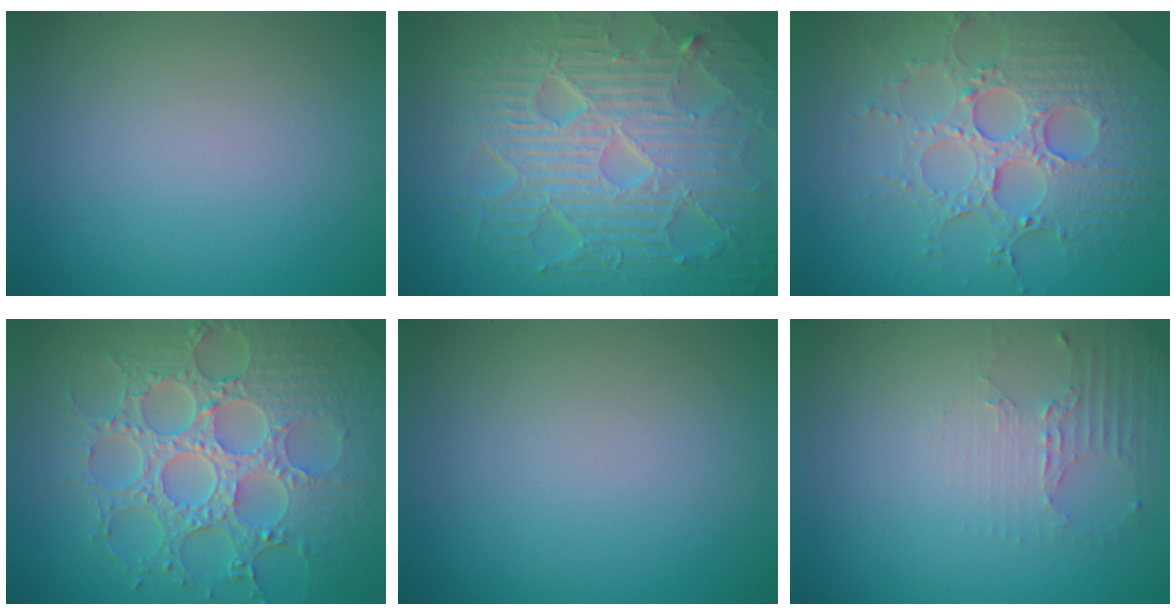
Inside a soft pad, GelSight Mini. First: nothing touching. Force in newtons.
{"total": 10.9, "press": 6.8, "slide": 8.5}
{"total": 6.6, "press": 5.3, "slide": 4.0}
{"total": 8.7, "press": 6.6, "slide": 5.8}
{"total": 0.0}
{"total": 2.2, "press": 1.6, "slide": 1.5}